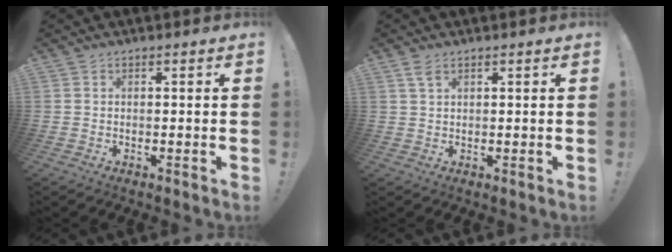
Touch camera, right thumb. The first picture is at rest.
{"total": 2.8, "force": [1.7, 1.2, 1.9], "torque": [-0.032, -0.003, 0.029]}